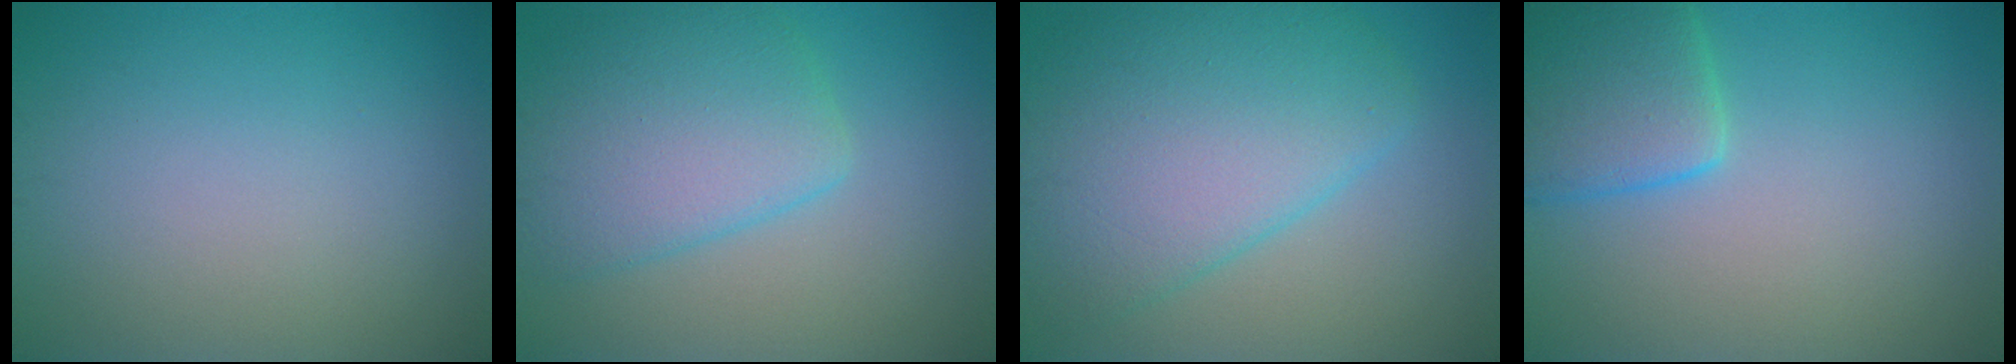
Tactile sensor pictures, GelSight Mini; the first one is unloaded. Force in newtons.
{"total": 6.3, "press": 6.2, "slide": 0.5}
{"total": 8.6, "press": 8.6, "slide": 0.3}
{"total": 5.0, "press": 5.0, "slide": 0.3}